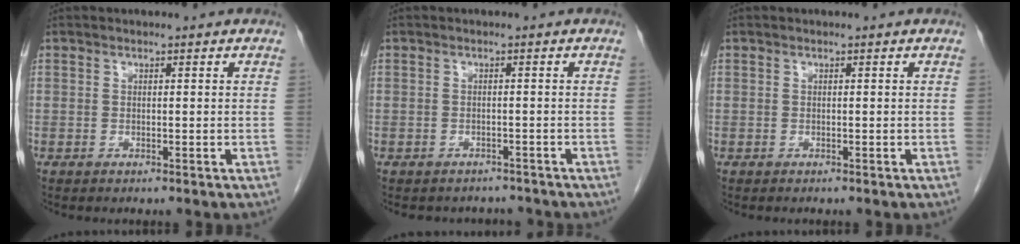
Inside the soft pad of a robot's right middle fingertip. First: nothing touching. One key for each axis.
{"total": 4.1, "fx": -3.7, "fy": 1.8, "fz": 0.1, "tx": -0.004, "ty": 0.006, "tz": -0.045}
{"total": 0.0}